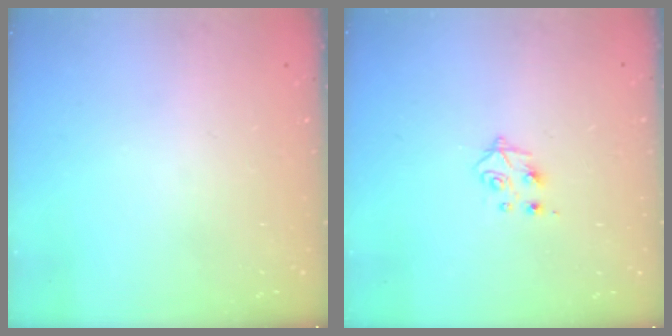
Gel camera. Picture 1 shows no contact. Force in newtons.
{"total": 4.4, "press": 4.4, "slide": 0.6}